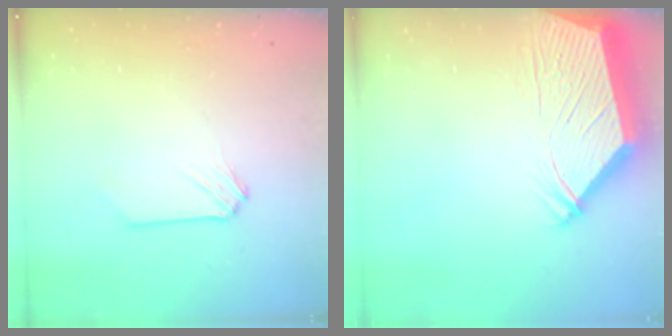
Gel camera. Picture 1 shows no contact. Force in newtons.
{"total": 9.0, "press": 8.9, "slide": 1.1}